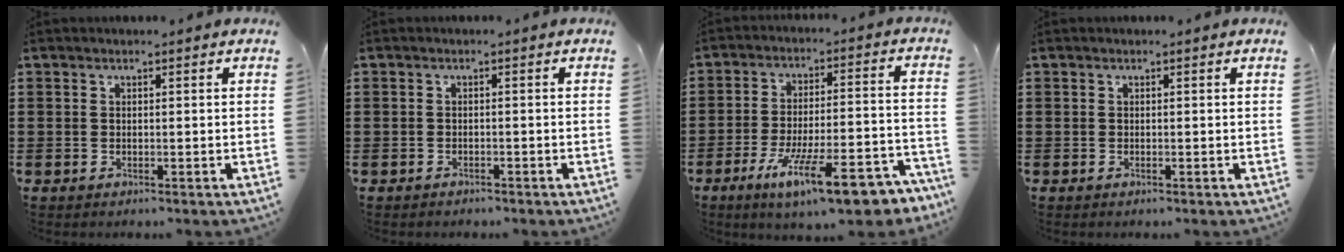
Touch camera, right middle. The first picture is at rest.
{"total": 1.0, "force": [-1.0, 0.4, -0.1], "torque": [0.001, 0.004, -0.022]}
{"total": 13.9, "force": [-9.4, 2.4, 10.0], "torque": [-0.162, 0.025, -0.160]}
{"total": 0.0}